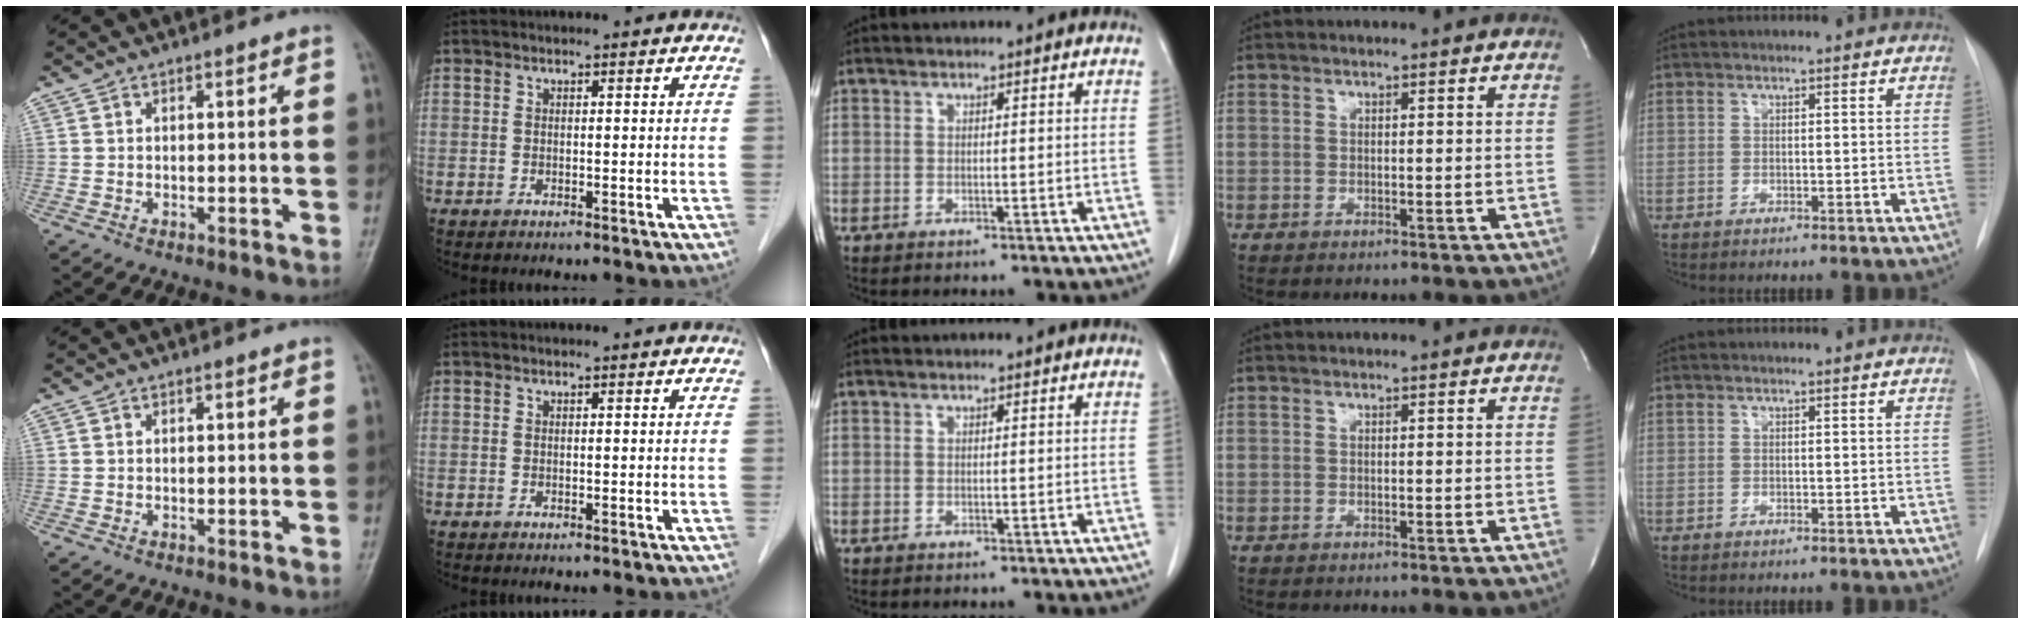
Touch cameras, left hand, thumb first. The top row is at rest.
{}